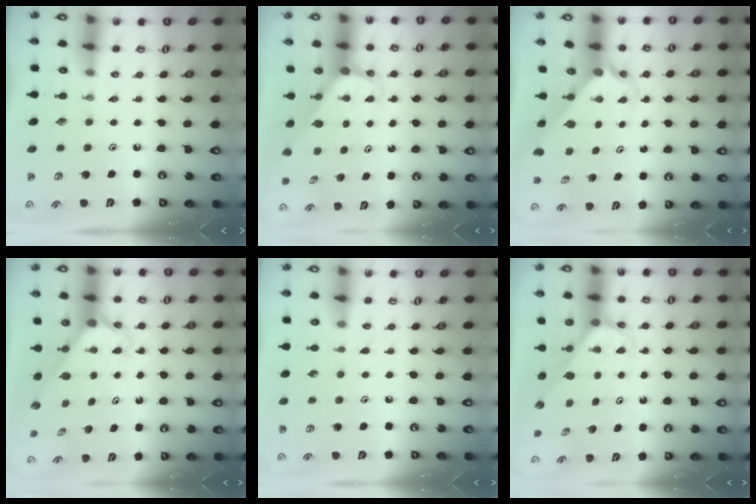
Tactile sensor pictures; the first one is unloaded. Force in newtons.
{"total": 3.0, "press": 3.0, "slide": 0.0}
{"total": 2.1, "press": 2.1, "slide": 0.1}
{"total": 2.3, "press": 2.3, "slide": 0.2}
{"total": 5.6, "press": 5.5, "slide": 0.7}
{"total": 2.5, "press": 2.5, "slide": 0.2}